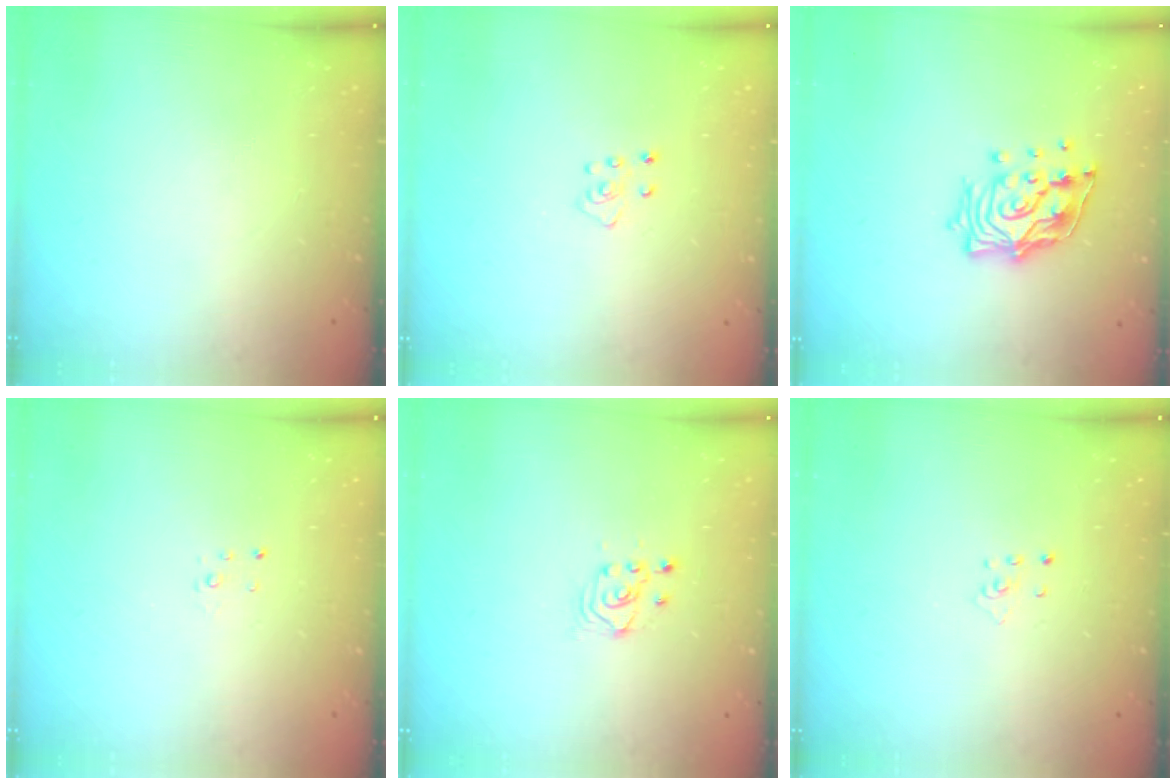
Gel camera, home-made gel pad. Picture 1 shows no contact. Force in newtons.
{"total": 4.2, "press": 4.1, "slide": 0.3}
{"total": 15.1, "press": 15.0, "slide": 1.8}
{"total": 2.0, "press": 2.0, "slide": 0.2}
{"total": 2.6, "press": 2.6, "slide": 0.1}
{"total": 2.9, "press": 2.9, "slide": 0.3}